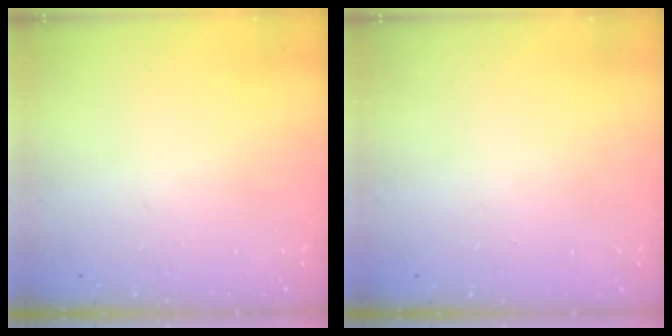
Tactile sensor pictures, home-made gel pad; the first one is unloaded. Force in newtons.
{"total": 0.0}